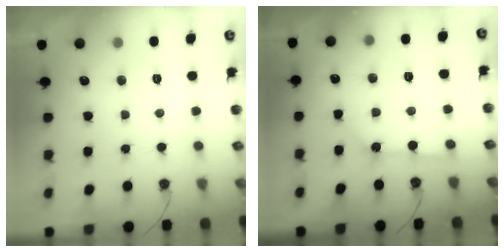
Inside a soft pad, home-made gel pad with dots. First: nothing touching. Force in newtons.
{"total": 4.6, "press": 4.5, "slide": 0.4}